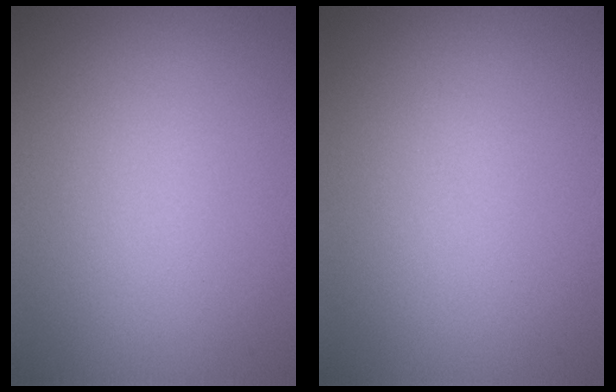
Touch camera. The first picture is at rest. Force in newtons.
{"total": 0.0}